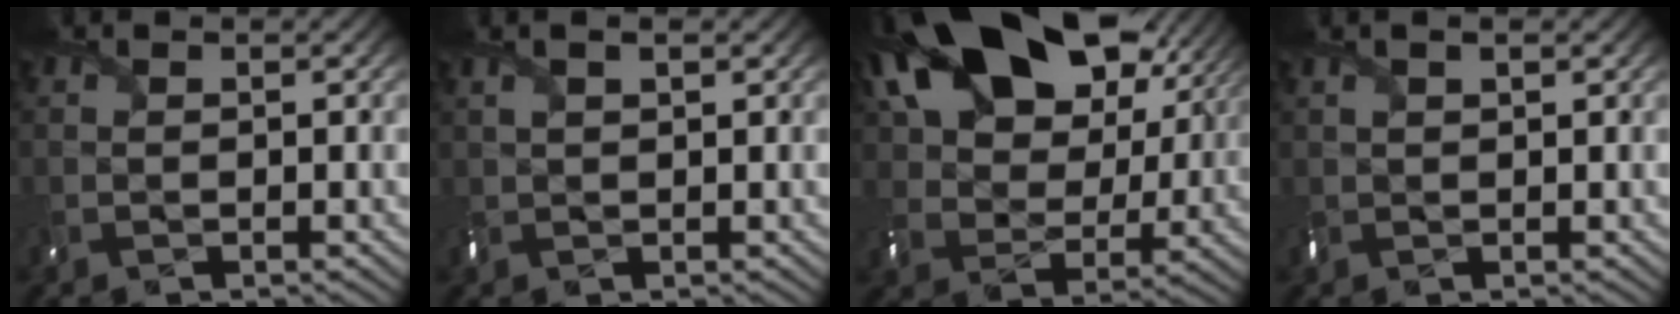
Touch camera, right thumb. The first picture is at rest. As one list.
[{"total": 2.3, "force": [1.2, 0.7, 1.8], "torque": [-0.042, 0.005, 0.025]}, {"total": 19.4, "force": [9.4, 12.0, 12.0], "torque": [-0.244, 0.026, 0.163]}, {"total": 2.0, "force": [1.1, 0.7, 1.5], "torque": [-0.035, 0.005, 0.020]}]